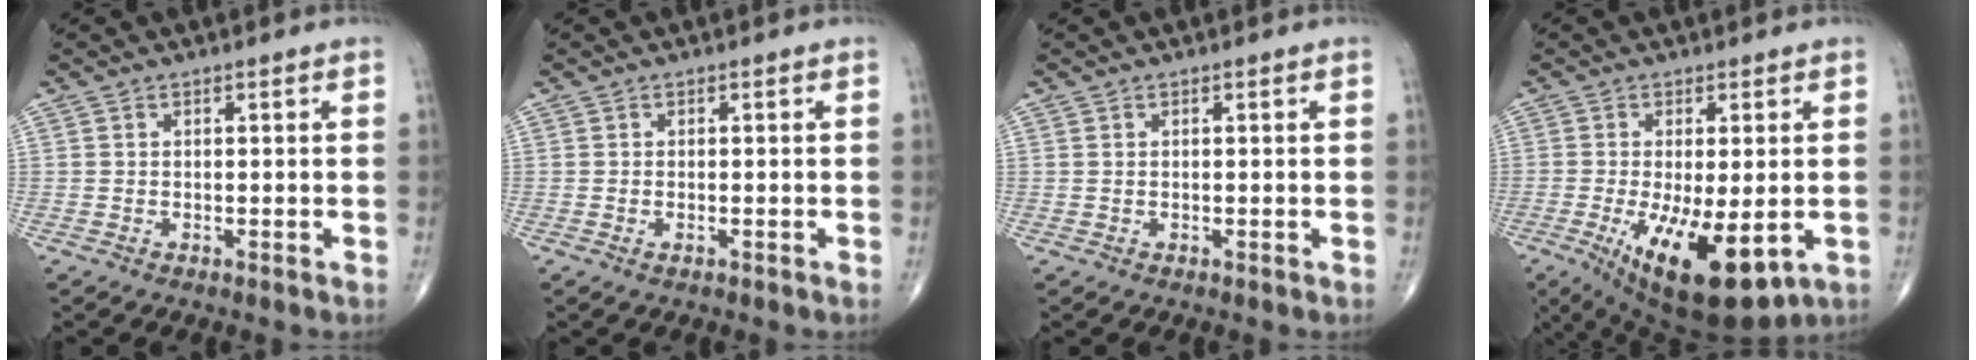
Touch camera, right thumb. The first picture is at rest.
{"total": 0.7, "force": [-0.2, 0.3, 0.5], "torque": [-0.009, 0.004, -0.003]}
{"total": 0.0}
{"total": 15.2, "force": [-4.6, 5.7, 13.3], "torque": [-0.217, -0.024, -0.054]}